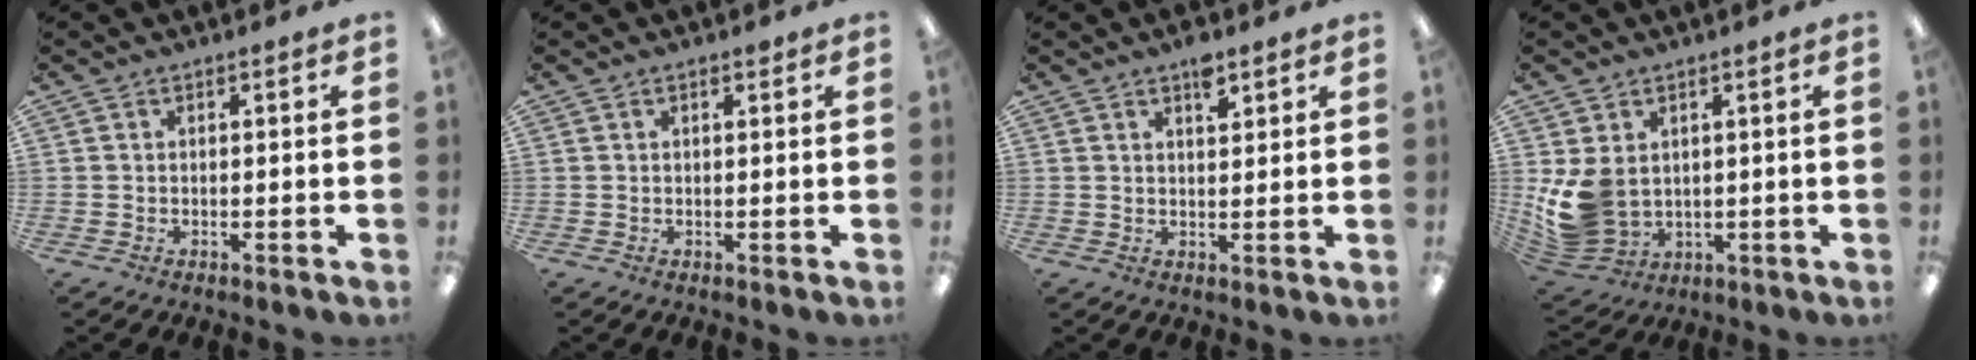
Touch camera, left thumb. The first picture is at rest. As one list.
[{"total": 0.8, "force": [0.6, 0.3, 0.5], "torque": [-0.002, -0.003, 0.009]}, {"total": 4.2, "force": [2.9, 1.8, 2.4], "torque": [-0.028, -0.013, 0.047]}, {"total": 10.4, "force": [1.1, 8.1, 6.4], "torque": [-0.155, -0.011, 0.023]}]